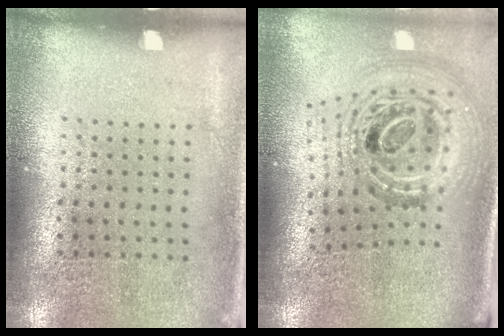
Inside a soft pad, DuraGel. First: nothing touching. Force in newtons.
{"total": 2.1, "press": 1.7, "slide": 1.3}